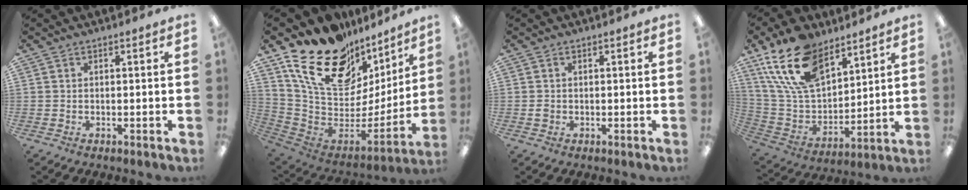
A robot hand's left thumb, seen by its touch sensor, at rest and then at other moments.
{"total": 24.0, "force": [14.6, 13.4, 13.4], "torque": [-0.217, -0.099, 0.276]}
{"total": 0.9, "force": [-0.1, 0.8, 0.5], "torque": [-0.010, 0.003, -0.002]}
{"total": 19.7, "force": [12.4, 10.5, 11.1], "torque": [-0.237, -0.055, 0.230]}